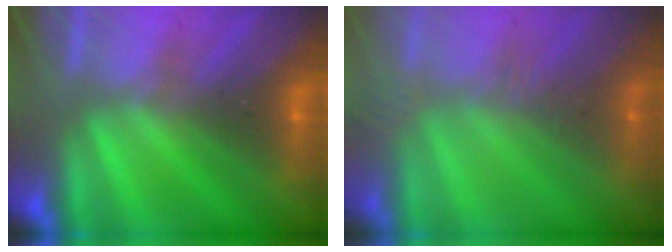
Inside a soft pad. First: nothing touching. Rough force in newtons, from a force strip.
{"total": 2.8}